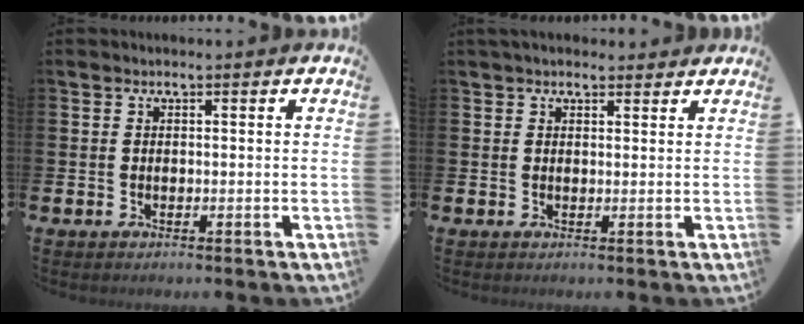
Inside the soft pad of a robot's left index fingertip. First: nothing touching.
{"total": 1.8, "force": [1.6, 0.6, 0.4], "torque": [0.002, -0.002, 0.027]}